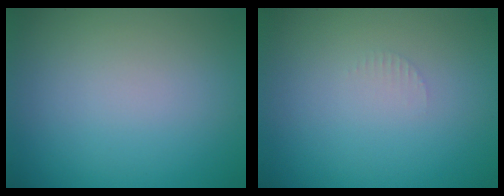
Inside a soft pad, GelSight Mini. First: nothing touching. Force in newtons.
{"total": 0.7, "press": 0.6, "slide": 0.1}